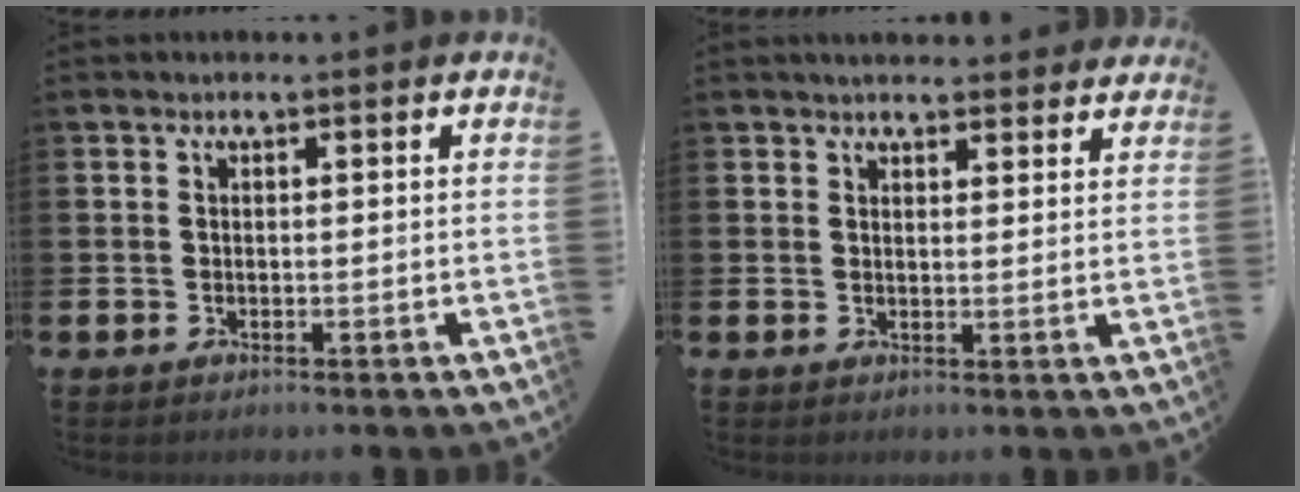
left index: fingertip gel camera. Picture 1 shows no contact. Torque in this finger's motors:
{"motor_torque": [0.92, -1.22, 0.16, 0.02]}